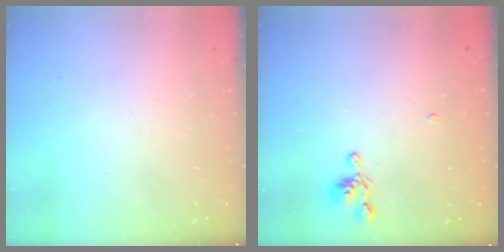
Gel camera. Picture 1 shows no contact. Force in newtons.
{"total": 6.5, "press": 6.5, "slide": 0.2}